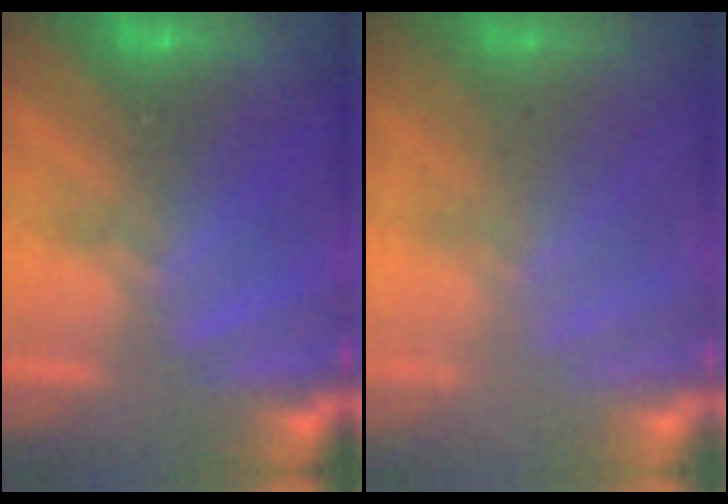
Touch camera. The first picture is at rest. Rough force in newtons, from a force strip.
{"total": 2.4}